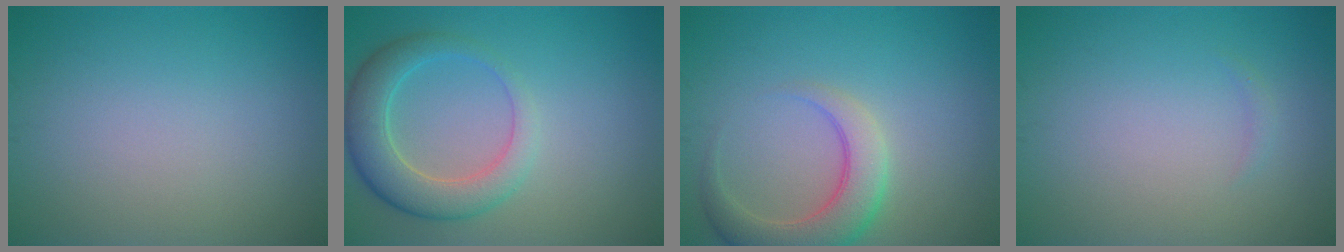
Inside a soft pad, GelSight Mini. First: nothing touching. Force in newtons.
{"total": 5.0, "press": 5.0, "slide": 0.5}
{"total": 4.9, "press": 4.9, "slide": 0.5}
{"total": 0.5, "press": 0.5, "slide": 0.1}